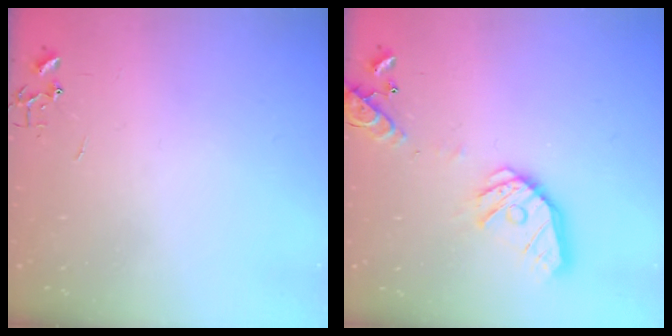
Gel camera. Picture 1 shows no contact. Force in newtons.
{"total": 16.9, "press": 16.7, "slide": 3.0}